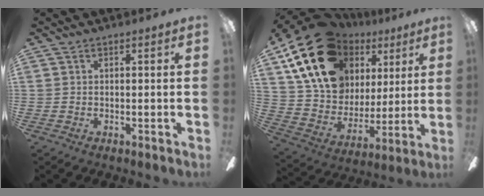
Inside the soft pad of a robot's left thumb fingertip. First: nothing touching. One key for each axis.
{"total": 23.8, "fx": 13.0, "fy": 16.1, "fz": 11.9, "tx": -0.219, "ty": -0.056, "tz": 0.254}